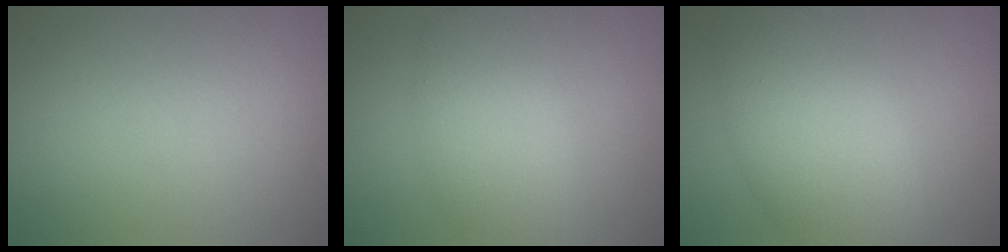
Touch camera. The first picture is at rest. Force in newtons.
{"total": 4.8, "press": 4.8, "slide": 0.2}
{"total": 8.0, "press": 8.0, "slide": 0.3}